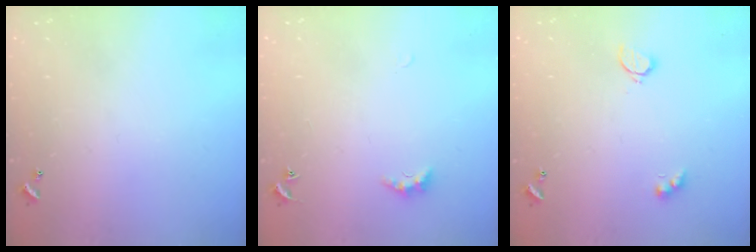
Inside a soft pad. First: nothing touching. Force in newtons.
{"total": 2.0, "press": 1.9, "slide": 0.6}
{"total": 3.1, "press": 3.0, "slide": 0.6}